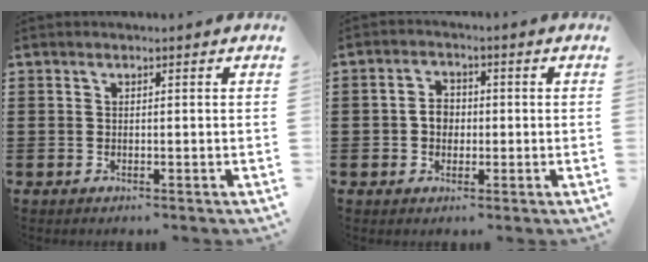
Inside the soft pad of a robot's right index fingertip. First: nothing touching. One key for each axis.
{"total": 3.1, "fx": -0.3, "fy": 2.3, "fz": 1.9, "tx": -0.042, "ty": 0.007, "tz": -0.008}